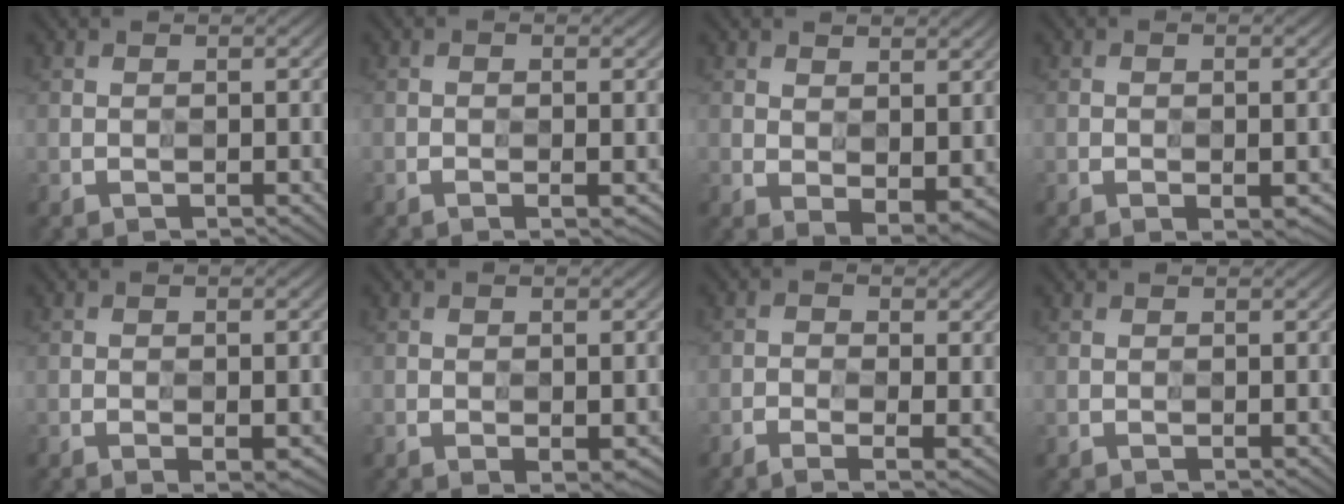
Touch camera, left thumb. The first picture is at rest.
{"total": 1.9, "force": [-0.8, 0.2, 1.8], "torque": [-0.029, -0.003, -0.012]}
{"total": 4.3, "force": [1.5, 2.8, 3.0], "torque": [-0.051, -0.008, 0.034]}
{"total": 2.6, "force": [-1.3, 0.7, 2.2], "torque": [-0.033, -0.005, -0.017]}
{"total": 3.3, "force": [-1.8, 0.9, 2.7], "torque": [-0.040, -0.006, -0.021]}
{"total": 2.9, "force": [-1.4, 1.1, 2.3], "torque": [-0.035, -0.006, -0.018]}
{"total": 4.1, "force": [-2.0, 1.6, 3.1], "torque": [-0.053, -0.005, -0.038]}
{"total": 0.0}